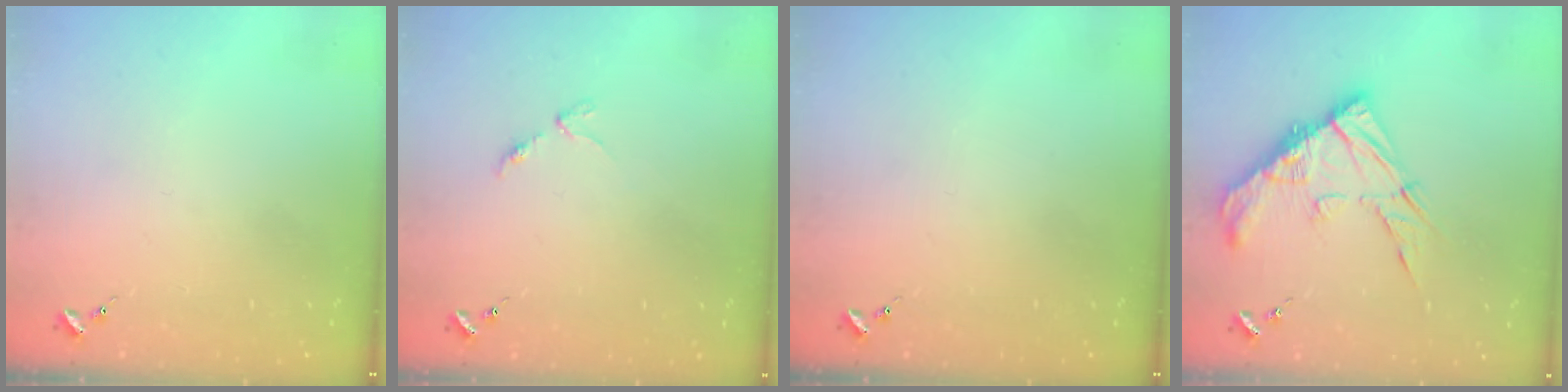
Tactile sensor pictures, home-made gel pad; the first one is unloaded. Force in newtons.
{"total": 2.8, "press": 2.8, "slide": 0.5}
{"total": 0.0}
{"total": 15.6, "press": 15.5, "slide": 1.4}